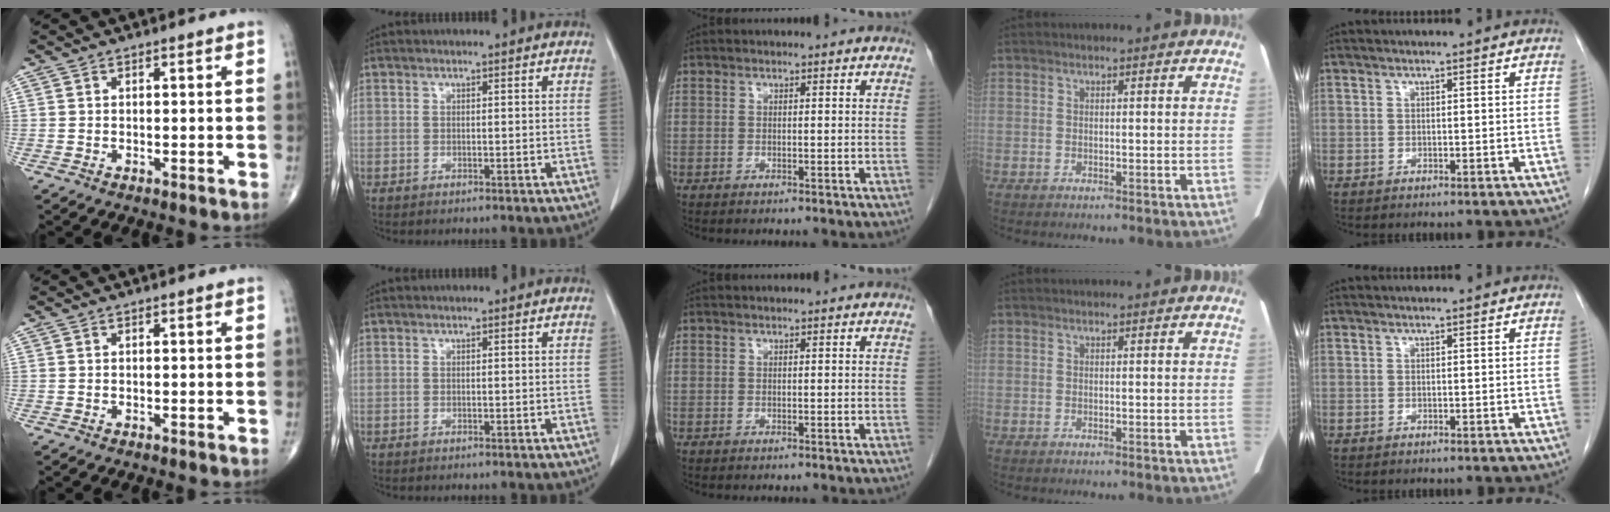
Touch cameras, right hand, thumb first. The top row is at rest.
{}